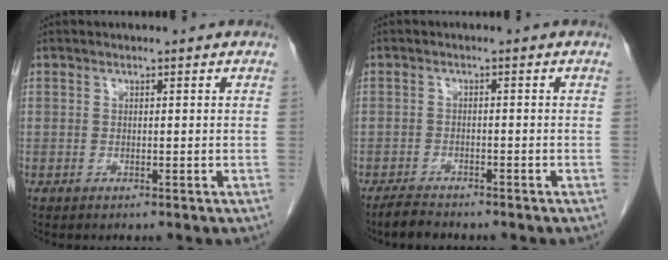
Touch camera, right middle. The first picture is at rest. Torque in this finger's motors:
{"motor_torque": [0.48, -0.29, 0.06, 0.02]}